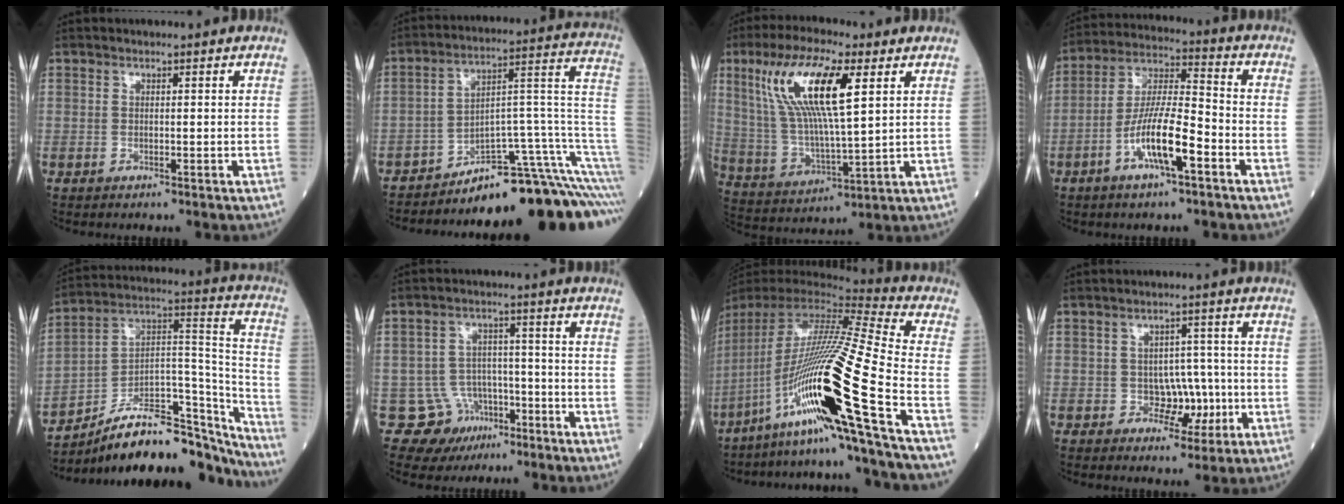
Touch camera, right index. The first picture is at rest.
{"total": 15.2, "force": [-12.2, -0.4, 9.2], "torque": [-0.049, 0.082, -0.173]}
{"total": 15.6, "force": [6.0, 2.7, 14.1], "torque": [-0.299, 0.013, 0.115]}
{"total": 10.9, "force": [-4.6, 1.7, 9.7], "torque": [-0.190, 0.001, -0.088]}
{"total": 24.1, "force": [-20.2, 6.9, 11.1], "torque": [-0.122, 0.057, -0.308]}
{"total": 7.7, "force": [-3.9, 6.6, 0.1], "torque": [0.002, 0.027, -0.053]}
{"total": 25.7, "force": [-11.0, -1.5, 23.1], "torque": [-0.441, -0.033, -0.201]}
{"total": 4.9, "force": [-1.1, 3.7, 3.0], "torque": [-0.030, 0.012, -0.010]}